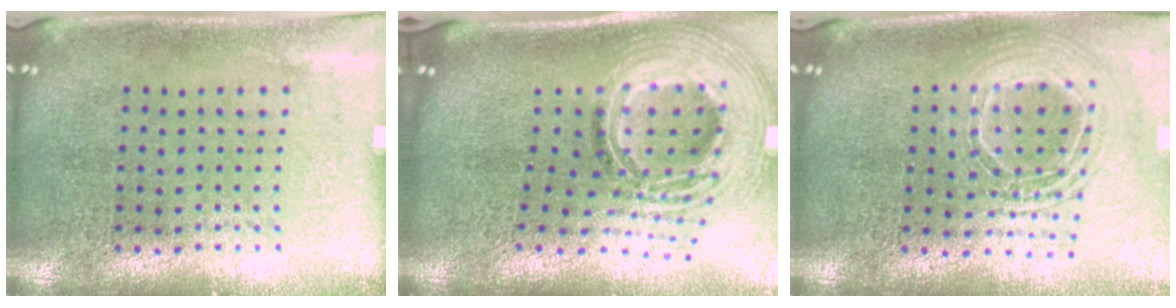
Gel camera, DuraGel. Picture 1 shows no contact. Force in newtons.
{"total": 2.9, "press": 2.0, "slide": 2.1}
{"total": 1.8, "press": 1.5, "slide": 1.1}